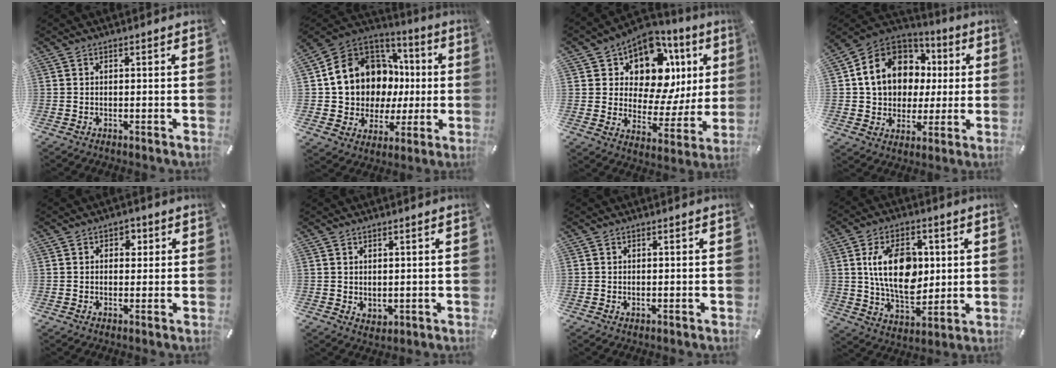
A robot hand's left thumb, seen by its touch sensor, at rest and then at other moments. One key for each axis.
{"total": 13.3, "fx": 3.6, "fy": 12.0, "fz": 4.4, "tx": -0.094, "ty": -0.042, "tz": 0.083}
{"total": 12.2, "fx": 7.6, "fy": 7.7, "fz": 5.7, "tx": -0.087, "ty": -0.077, "tz": 0.132}
{"total": 15.9, "fx": 3.6, "fy": 13.5, "fz": 7.7, "tx": -0.157, "ty": -0.012, "tz": 0.070}
{"total": 3.2, "fx": 1.2, "fy": 2.5, "fz": 1.7, "tx": 0.002, "ty": -0.008, "tz": 0.008}
{"total": 1.7, "fx": 1.2, "fy": 1.2, "fz": 0.2, "tx": 0.003, "ty": -0.001, "tz": 0.020}
{"total": 0.0}
{"total": 15.6, "fx": 2.3, "fy": 10.4, "fz": 11.3, "tx": -0.217, "ty": 0.007, "tz": 0.040}